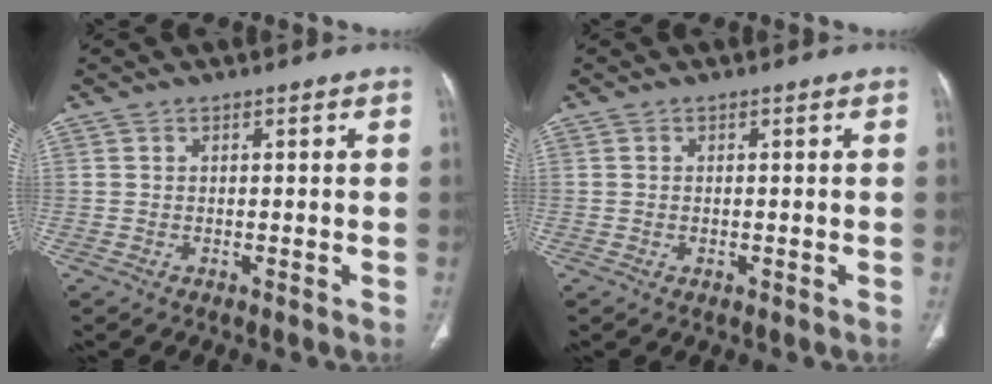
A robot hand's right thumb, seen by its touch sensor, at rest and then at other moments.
{"total": 0.5, "force": [-0.1, 0.4, 0.3], "torque": [-0.009, -0.001, 0.000]}